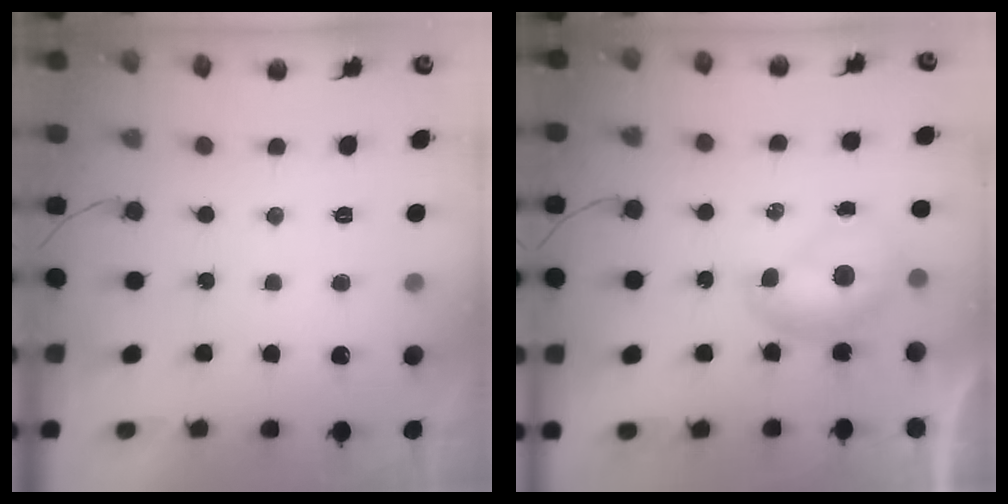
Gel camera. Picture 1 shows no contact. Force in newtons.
{"total": 7.0, "press": 7.0, "slide": 0.1}